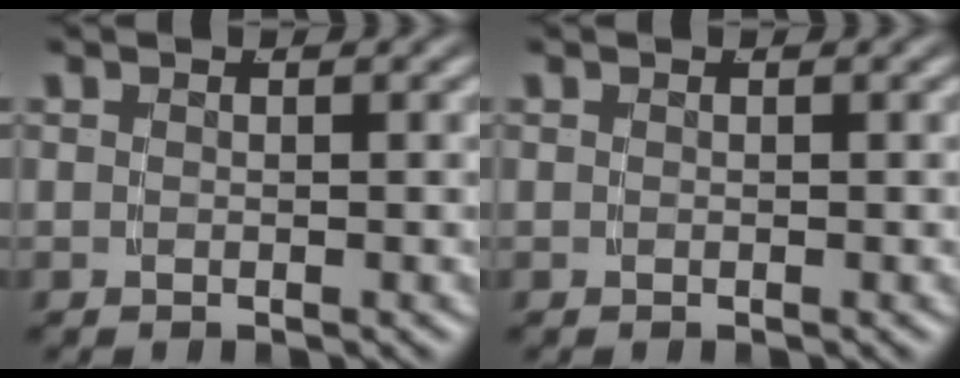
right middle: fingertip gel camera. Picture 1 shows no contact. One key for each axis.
{"total": 0.0}